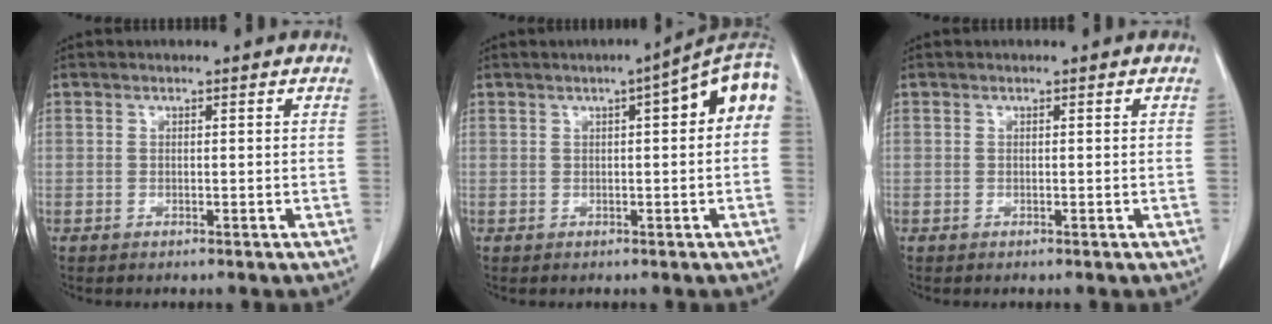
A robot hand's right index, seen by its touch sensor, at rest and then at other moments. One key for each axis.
{"total": 8.7, "fx": 2.2, "fy": 1.2, "fz": 8.4, "tx": -0.107, "ty": 0.029, "tz": 0.019}
{"total": 0.0}